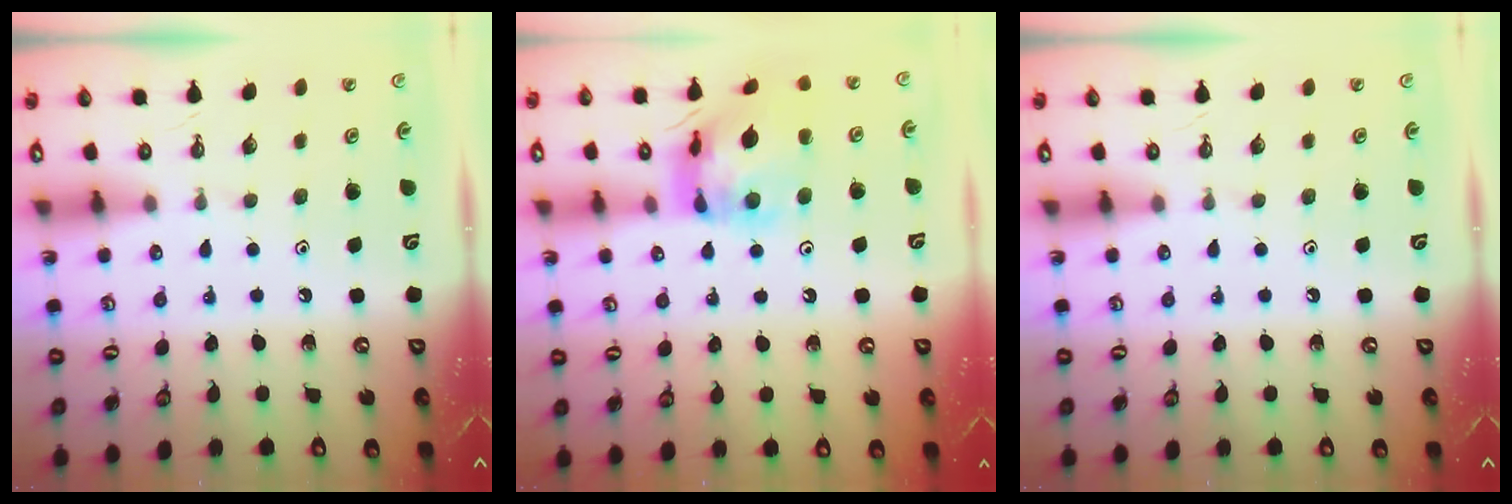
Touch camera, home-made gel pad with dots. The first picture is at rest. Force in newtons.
{"total": 14.0, "press": 14.0, "slide": 1.3}
{"total": 0.0}